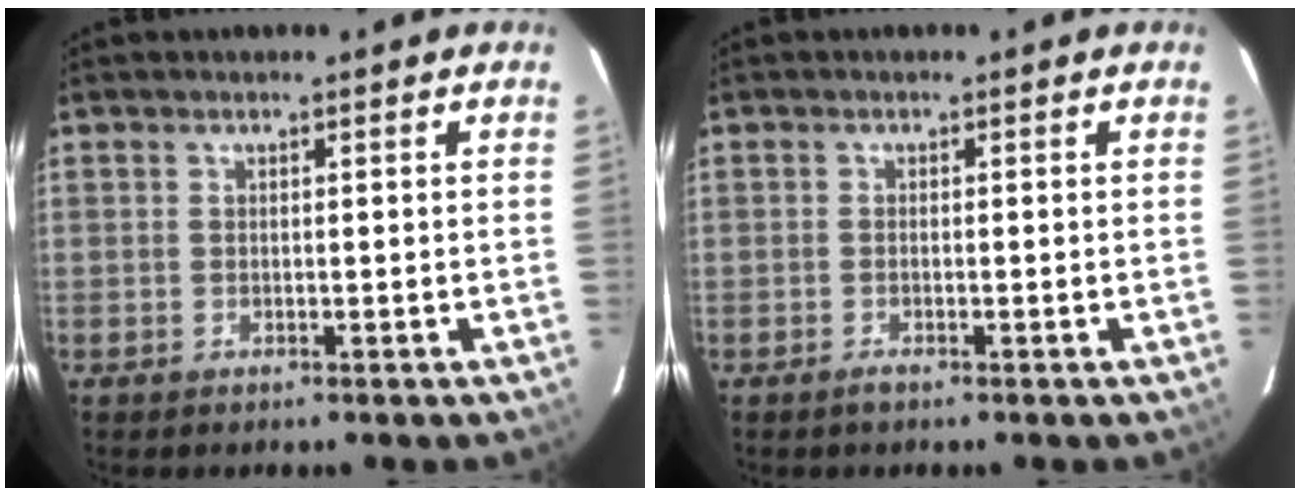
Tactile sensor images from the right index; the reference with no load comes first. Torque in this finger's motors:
{"motor_torque": [0.08, 0.01, -0.02, 0.01]}